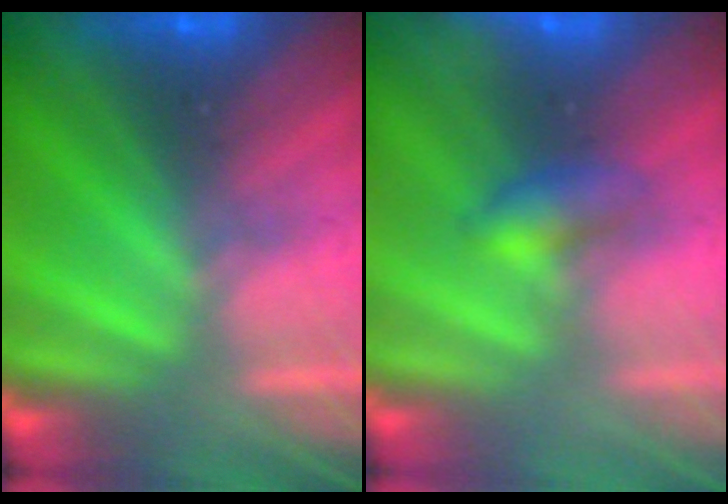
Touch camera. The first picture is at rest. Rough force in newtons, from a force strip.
{"total": 2.1}